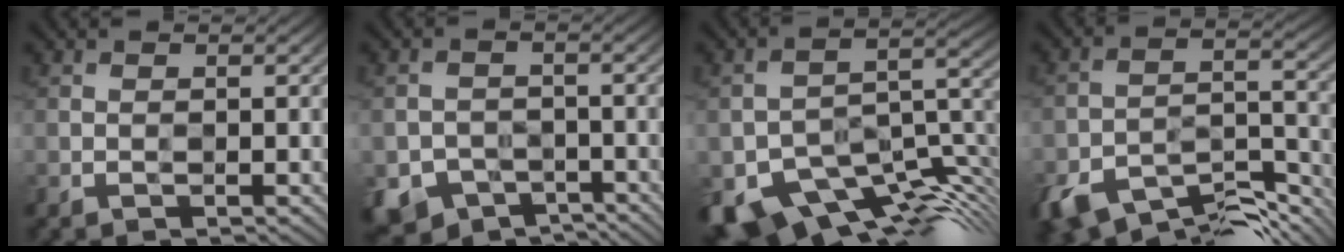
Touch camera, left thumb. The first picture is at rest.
{"total": 5.6, "force": [-4.2, 3.7, 0.9], "torque": [-0.019, -0.009, -0.071]}
{"total": 12.8, "force": [-9.8, 4.6, 6.9], "torque": [-0.120, -0.022, -0.148]}
{"total": 11.0, "force": [-9.3, 3.6, 4.7], "torque": [-0.084, -0.010, -0.158]}